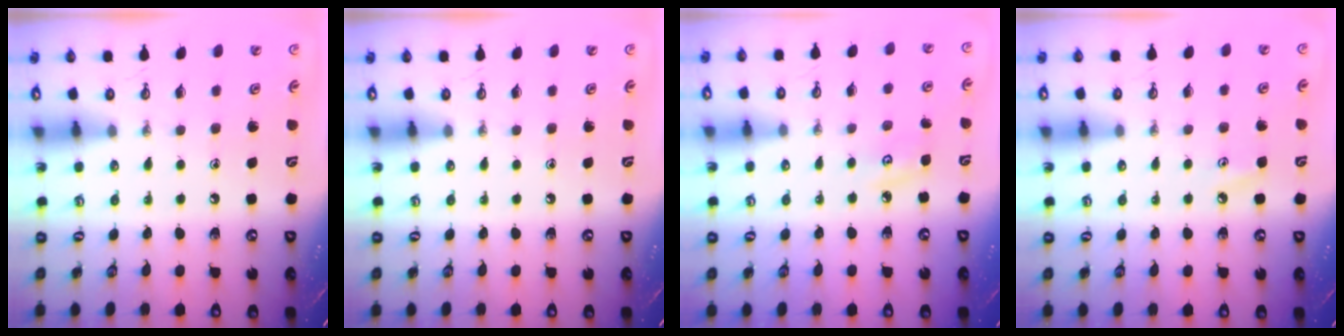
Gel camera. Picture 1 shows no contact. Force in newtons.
{"total": 0.0}
{"total": 4.0, "press": 4.0, "slide": 0.5}
{"total": 3.8, "press": 3.8, "slide": 0.6}